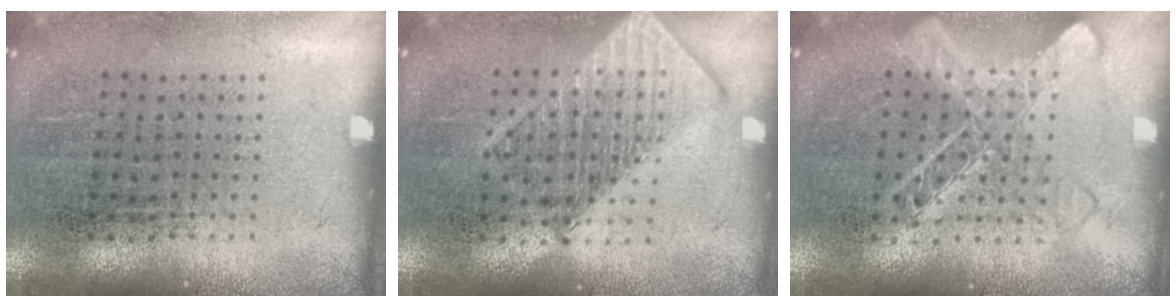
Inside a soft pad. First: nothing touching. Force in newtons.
{"total": 2.7, "press": 2.7, "slide": 0.3}
{"total": 1.6, "press": 1.6, "slide": 0.4}